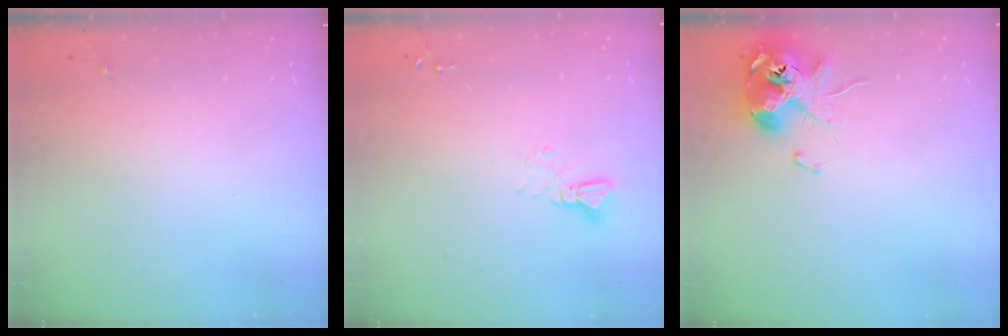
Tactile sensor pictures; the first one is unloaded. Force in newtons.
{"total": 2.7, "press": 2.7, "slide": 0.1}
{"total": 11.6, "press": 11.4, "slide": 1.7}